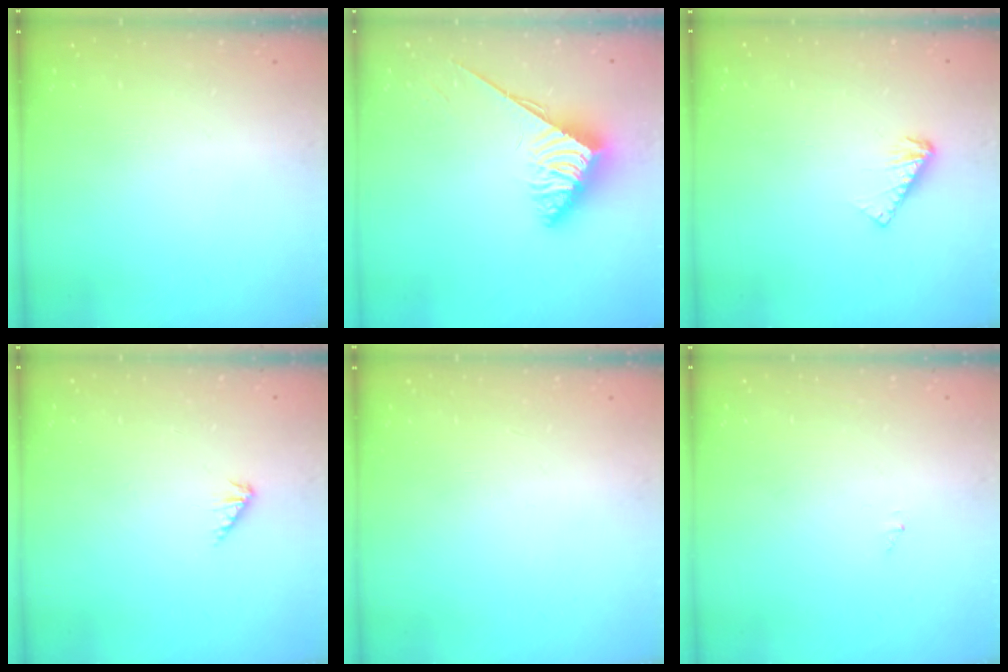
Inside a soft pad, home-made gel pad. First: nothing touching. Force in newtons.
{"total": 3.8, "press": 3.8, "slide": 0.6}
{"total": 4.7, "press": 4.7, "slide": 0.3}
{"total": 1.9, "press": 1.9, "slide": 0.3}
{"total": 0.0}
{"total": 0.0}